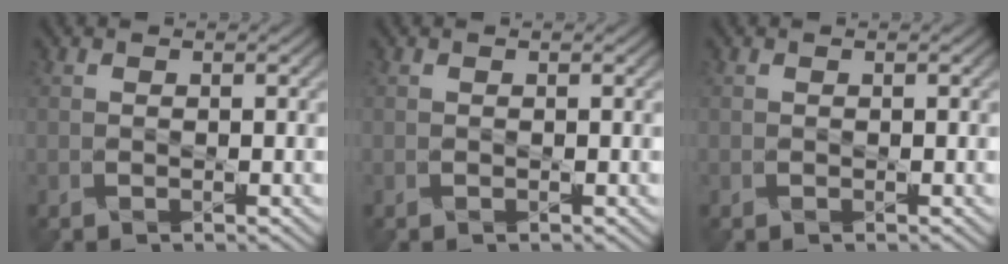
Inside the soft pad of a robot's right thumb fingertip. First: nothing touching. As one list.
[{"total": 0.0}, {"total": 0.0}]